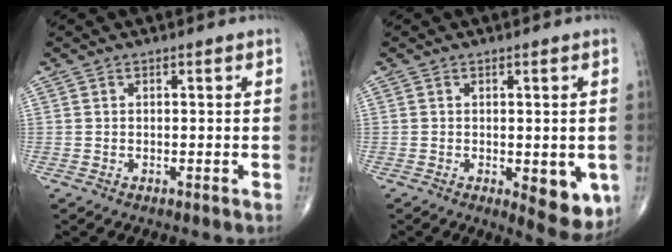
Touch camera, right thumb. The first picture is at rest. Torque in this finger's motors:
{"motor_torque": [0.65, 1.23, 0.00, -0.04, 0.20]}